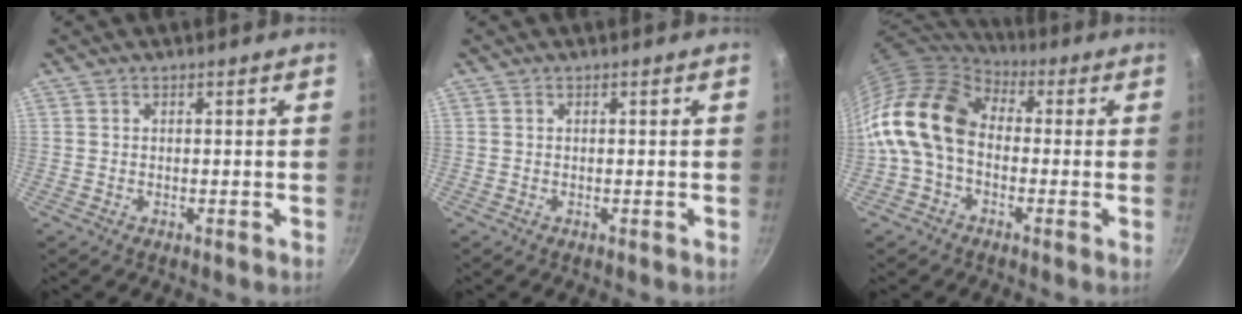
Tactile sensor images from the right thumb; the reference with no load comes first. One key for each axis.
{"total": 0.0}
{"total": 17.0, "fx": -0.4, "fy": 12.2, "fz": 11.8, "tx": -0.219, "ty": 0.035, "tz": -0.027}